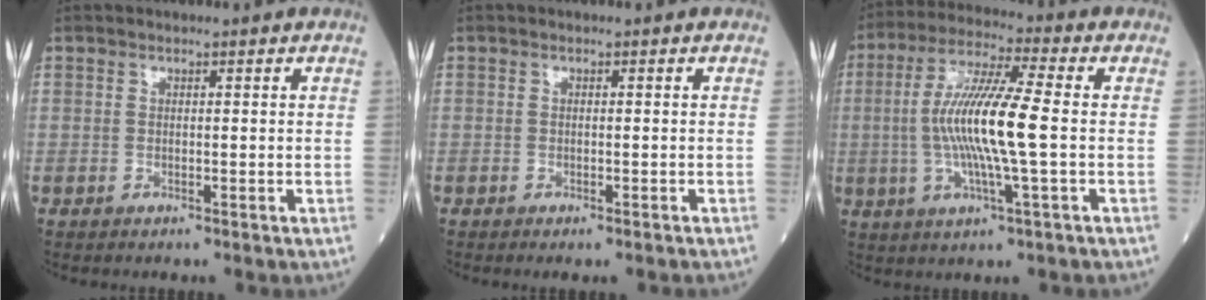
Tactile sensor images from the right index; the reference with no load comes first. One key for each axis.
{"total": 1.4, "fx": -1.2, "fy": 0.2, "fz": 0.7, "tx": -0.005, "ty": -0.003, "tz": -0.017}
{"total": 12.4, "fx": -0.6, "fy": 0.4, "fz": 12.4, "tx": -0.245, "ty": 0.003, "tz": -0.018}